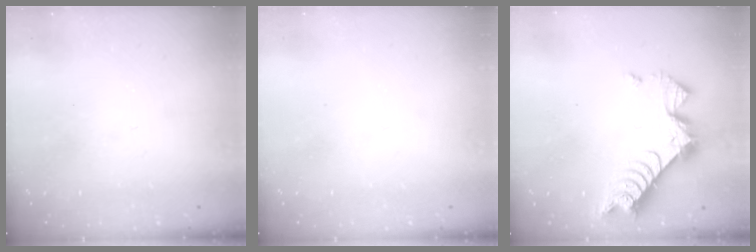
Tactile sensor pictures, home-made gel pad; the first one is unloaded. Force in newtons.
{"total": 0.0}
{"total": 8.7, "press": 8.7, "slide": 0.9}